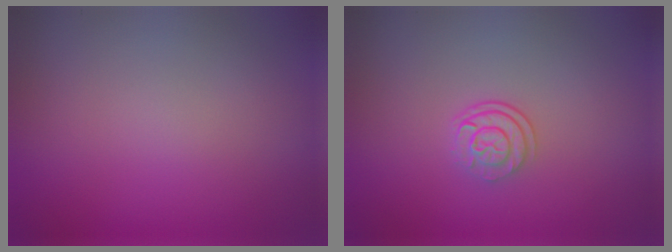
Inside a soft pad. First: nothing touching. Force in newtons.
{"total": 2.5, "press": 1.8, "slide": 1.8}